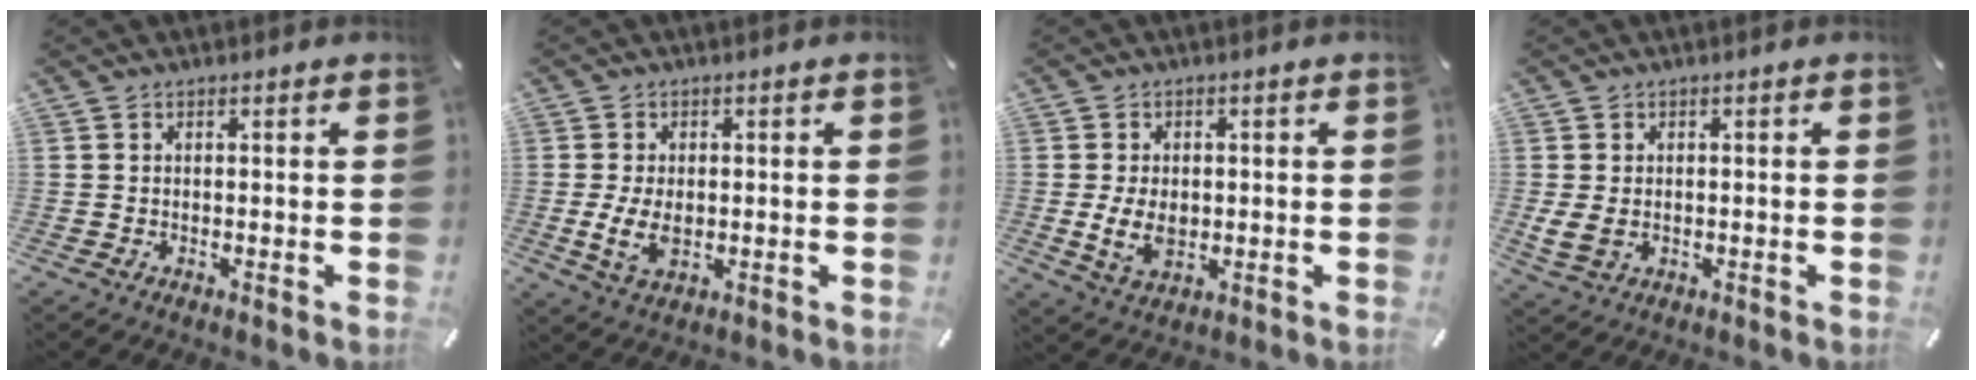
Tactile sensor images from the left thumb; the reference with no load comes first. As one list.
[{"total": 6.4, "force": [-0.7, 4.1, 4.9], "torque": [-0.103, -0.004, -0.014]}, {"total": 7.0, "force": [-0.6, 4.9, 5.0], "torque": [-0.112, -0.004, -0.015]}, {"total": 3.6, "force": [-0.2, 2.8, 2.2], "torque": [-0.047, -0.003, -0.006]}]